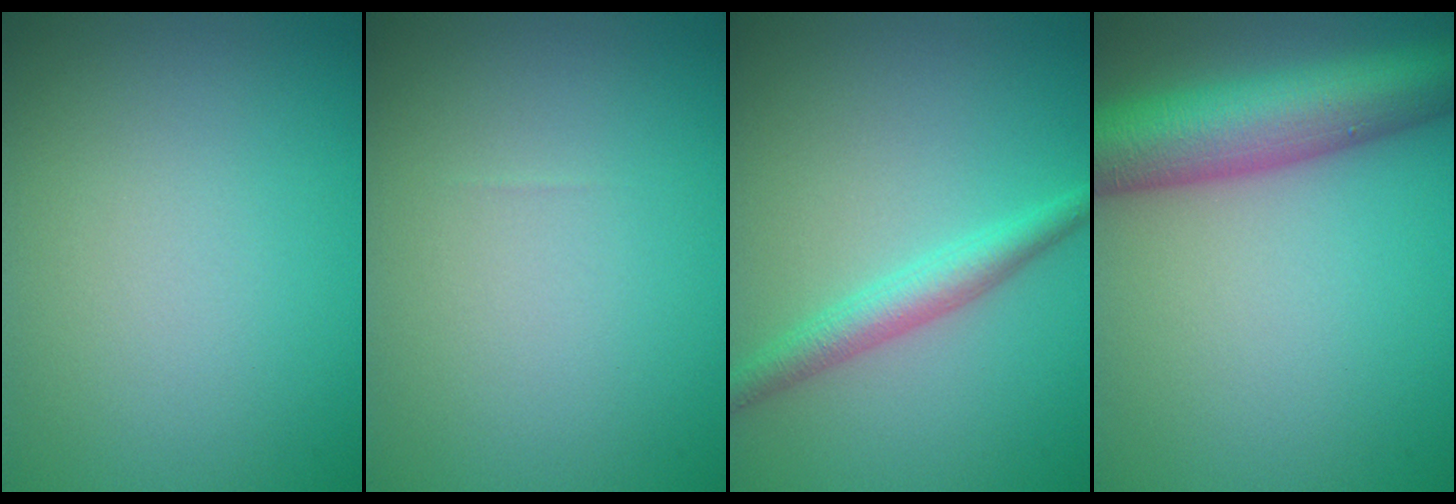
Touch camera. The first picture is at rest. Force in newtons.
{"total": 0.0}
{"total": 2.7, "press": 2.7, "slide": 0.1}
{"total": 9.2, "press": 9.2, "slide": 0.4}